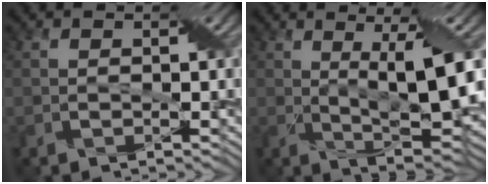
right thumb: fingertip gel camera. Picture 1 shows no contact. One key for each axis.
{"total": 9.6, "fx": 1.8, "fy": 2.1, "fz": 9.2, "tx": -0.160, "ty": 0.001, "tz": 0.035}